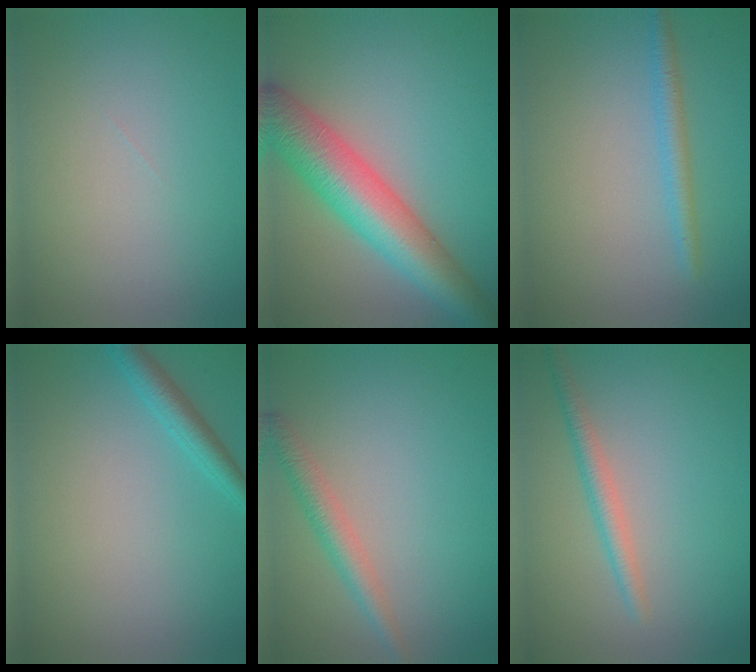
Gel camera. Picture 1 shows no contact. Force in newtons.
{"total": 8.7, "press": 8.7, "slide": 0.2}
{"total": 1.9, "press": 1.9, "slide": 0.2}
{"total": 2.2, "press": 2.2, "slide": 0.1}
{"total": 2.4, "press": 2.4, "slide": 0.1}
{"total": 2.1, "press": 2.1, "slide": 0.1}